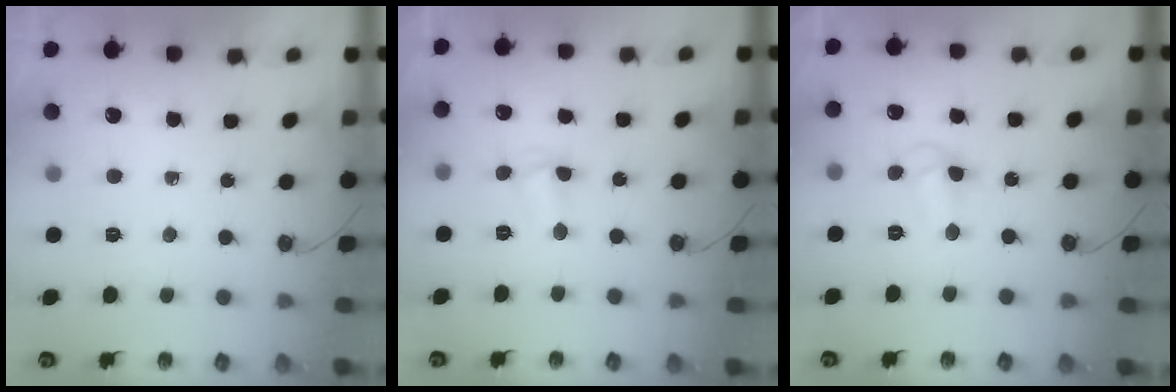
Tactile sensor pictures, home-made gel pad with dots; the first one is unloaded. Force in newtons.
{"total": 2.4, "press": 2.4, "slide": 0.3}
{"total": 5.6, "press": 5.6, "slide": 0.4}